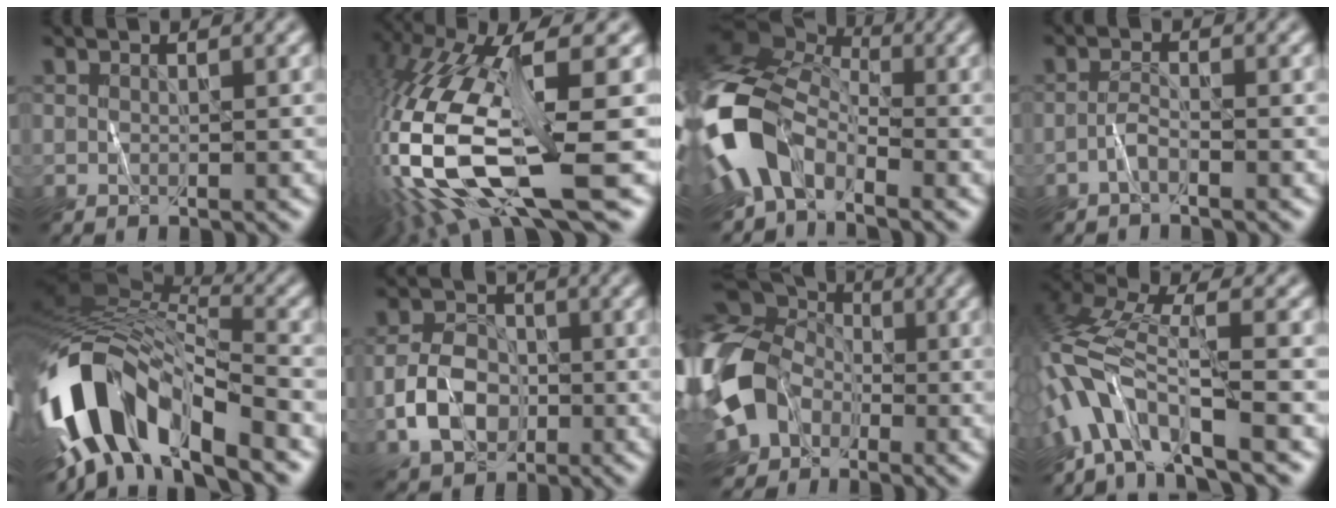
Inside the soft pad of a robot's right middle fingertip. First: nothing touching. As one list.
[{"total": 15.1, "force": [-3.4, 4.7, 14.0], "torque": [-0.311, -0.007, -0.055]}, {"total": 8.8, "force": [-3.3, 5.5, 6.0], "torque": [-0.125, 0.003, -0.085]}, {"total": 1.2, "force": [-0.8, 0.1, 0.8], "torque": [-0.021, 0.005, -0.019]}, {"total": 13.1, "force": [-6.0, 6.2, 9.9], "torque": [-0.184, 0.012, -0.112]}, {"total": 5.0, "force": [-1.4, 3.6, 3.2], "torque": [-0.058, 0.004, -0.028]}, {"total": 13.9, "force": [-3.3, 11.6, 6.9], "torque": [-0.166, -0.023, -0.089]}, {"total": 8.9, "force": [-4.0, 2.9, 7.5], "torque": [-0.153, 0.017, -0.092]}]